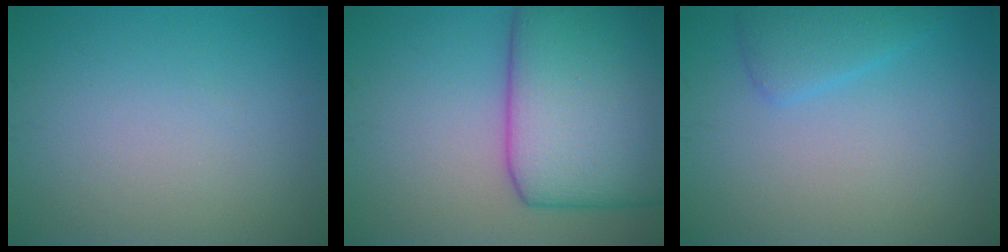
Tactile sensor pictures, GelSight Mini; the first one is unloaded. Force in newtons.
{"total": 13.4, "press": 13.4, "slide": 0.4}
{"total": 2.4, "press": 2.4, "slide": 0.1}